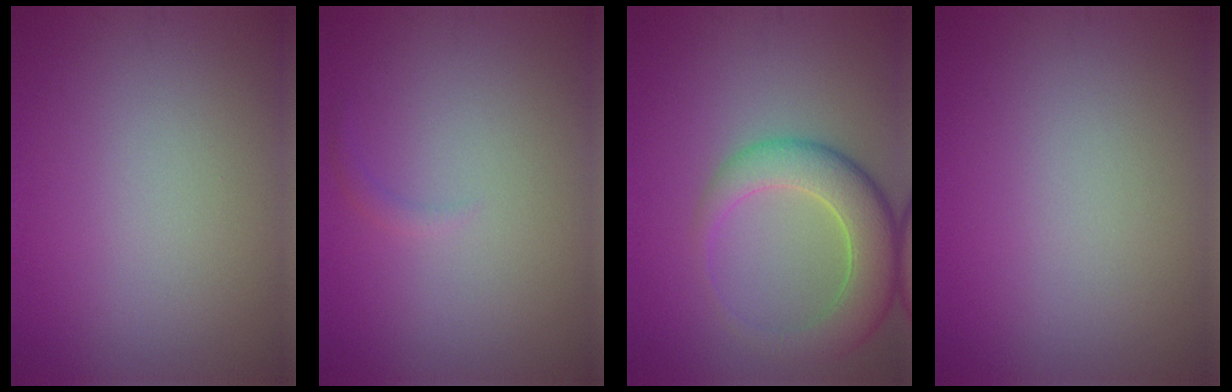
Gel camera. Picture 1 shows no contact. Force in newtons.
{"total": 0.7, "press": 0.7, "slide": 0.1}
{"total": 5.9, "press": 5.9, "slide": 0.6}
{"total": 0.0}